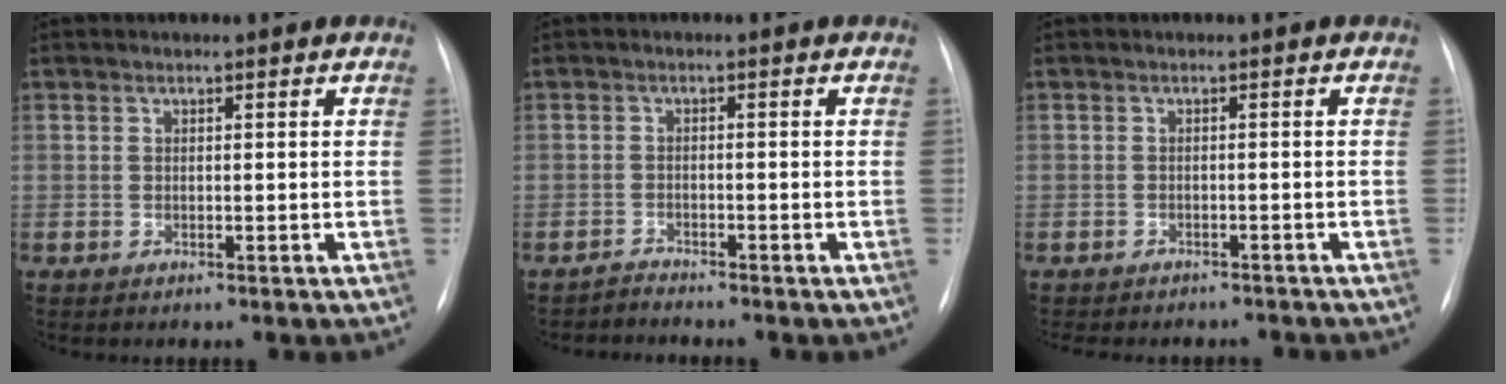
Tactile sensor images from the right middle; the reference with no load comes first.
{"total": 1.7, "force": [-1.6, -0.1, -0.5], "torque": [0.011, -0.008, -0.029]}
{"total": 9.4, "force": [-8.2, 3.7, 2.8], "torque": [-0.050, 0.003, -0.097]}